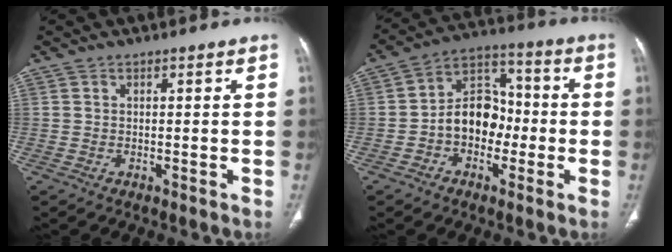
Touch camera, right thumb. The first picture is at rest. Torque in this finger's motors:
{"motor_torque": [1.34, 1.62, 0.73, -0.17, 0.07]}